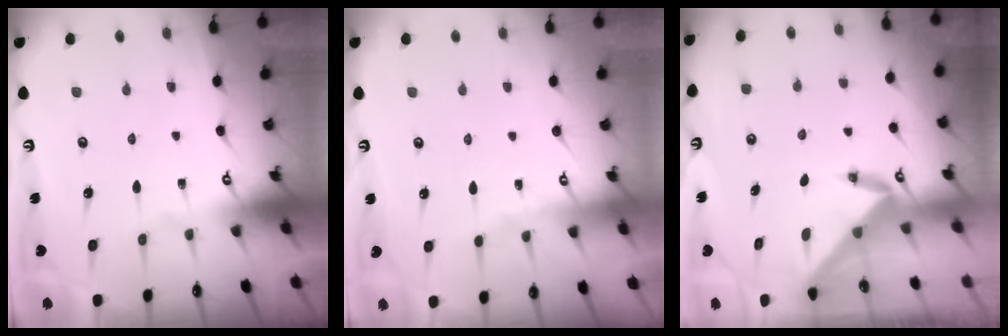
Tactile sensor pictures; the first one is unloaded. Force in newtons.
{"total": 1.6, "press": 1.6, "slide": 0.4}
{"total": 3.6, "press": 3.6, "slide": 0.4}